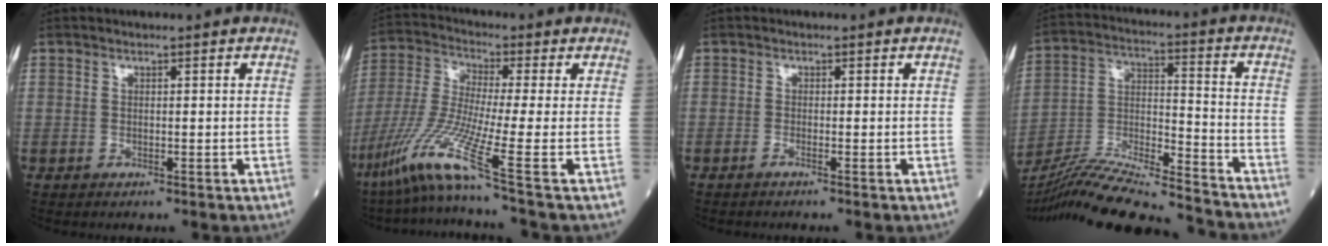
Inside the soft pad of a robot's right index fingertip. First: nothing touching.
{"total": 12.5, "force": [-7.3, -2.5, 9.9], "torque": [-0.215, -0.040, -0.143]}
{"total": 0.7, "force": [-0.5, -0.3, 0.3], "torque": [-0.006, 0.001, -0.014]}
{"total": 22.3, "force": [-20.5, 0.8, 8.8], "torque": [-0.180, -0.020, -0.345]}